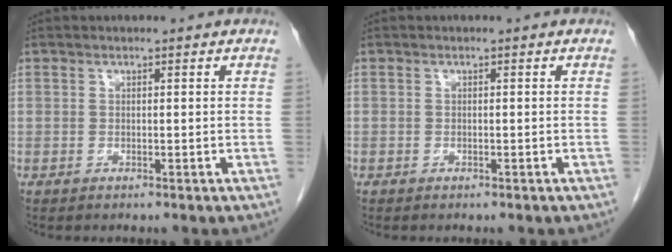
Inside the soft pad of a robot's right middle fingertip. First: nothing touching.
{"total": 0.0}